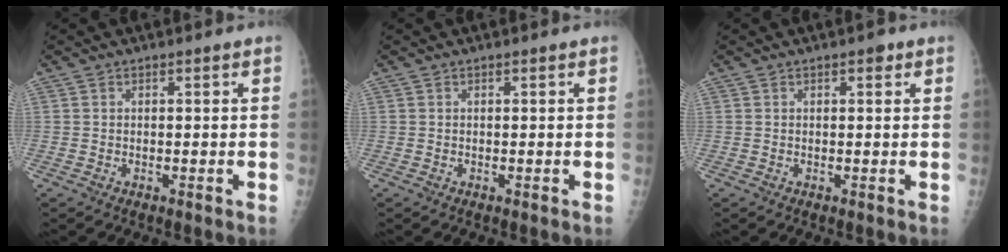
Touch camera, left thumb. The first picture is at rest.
{"total": 0.0}
{"total": 1.5, "force": [0.8, 0.7, 1.0], "torque": [-0.007, 0.000, 0.008]}